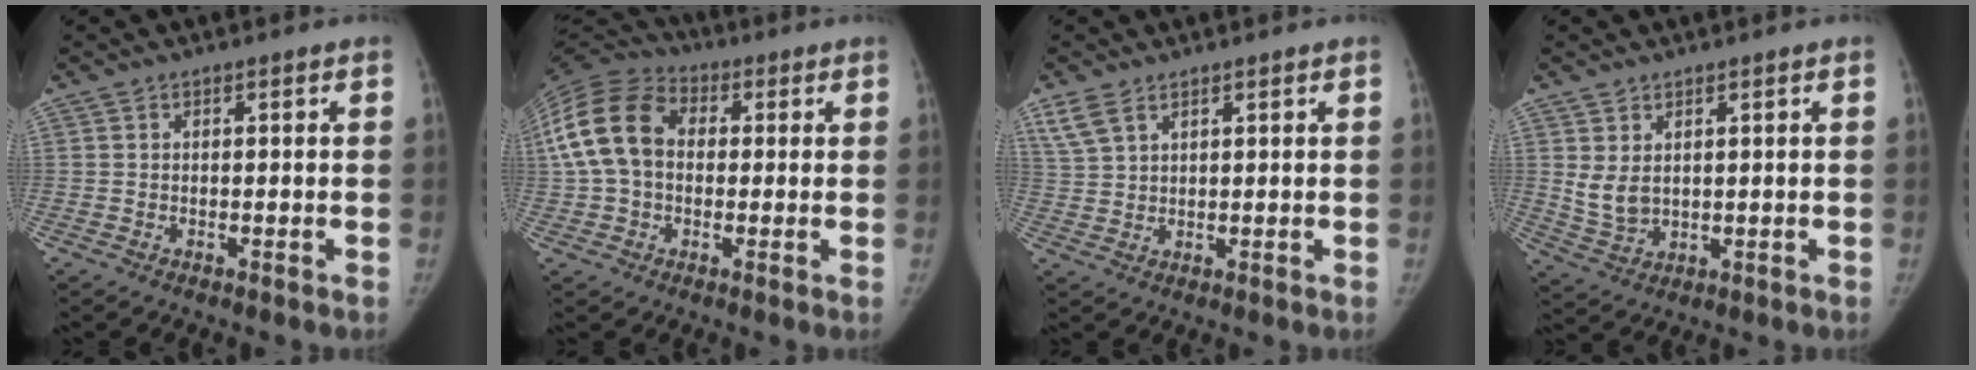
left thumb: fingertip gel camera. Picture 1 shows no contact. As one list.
[{"total": 15.0, "force": [1.4, 11.1, 10.1], "torque": [-0.195, 0.034, 0.014]}, {"total": 4.6, "force": [3.0, 2.2, 2.6], "torque": [-0.058, 0.000, 0.072]}, {"total": 4.7, "force": [1.4, 3.2, 3.2], "torque": [-0.053, -0.016, 0.040]}]